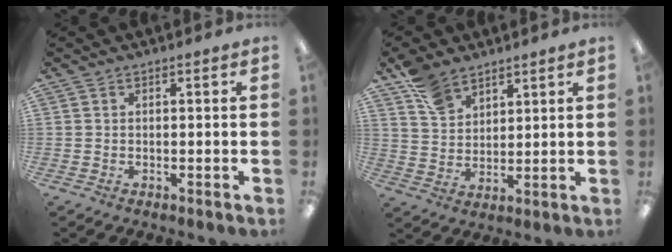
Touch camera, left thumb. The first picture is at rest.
{"total": 8.7, "force": [6.5, 5.0, 3.0], "torque": [-0.065, -0.024, 0.125]}